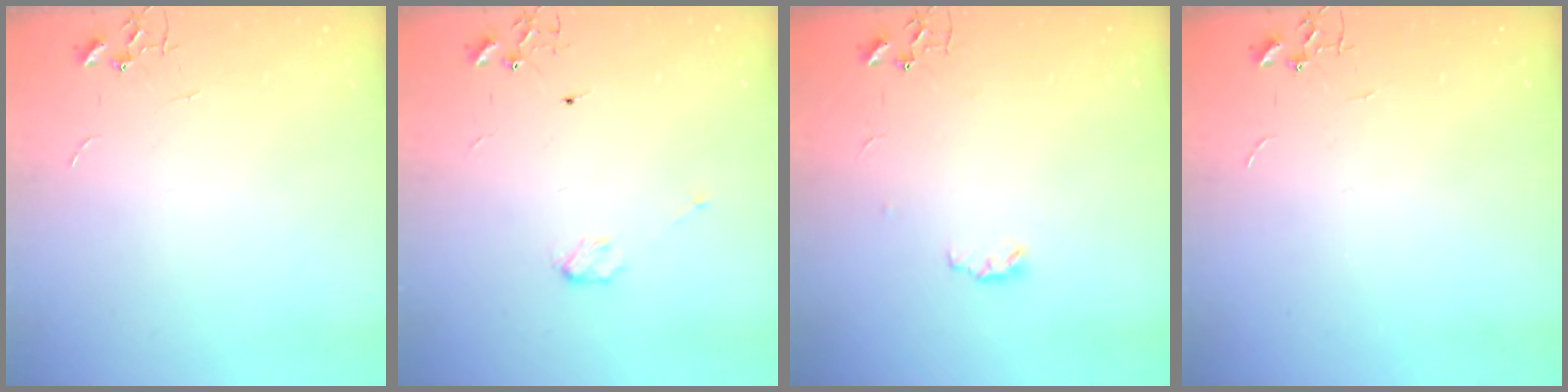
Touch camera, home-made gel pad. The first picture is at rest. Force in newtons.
{"total": 3.4, "press": 3.3, "slide": 0.5}
{"total": 3.8, "press": 3.8, "slide": 0.6}
{"total": 0.0}